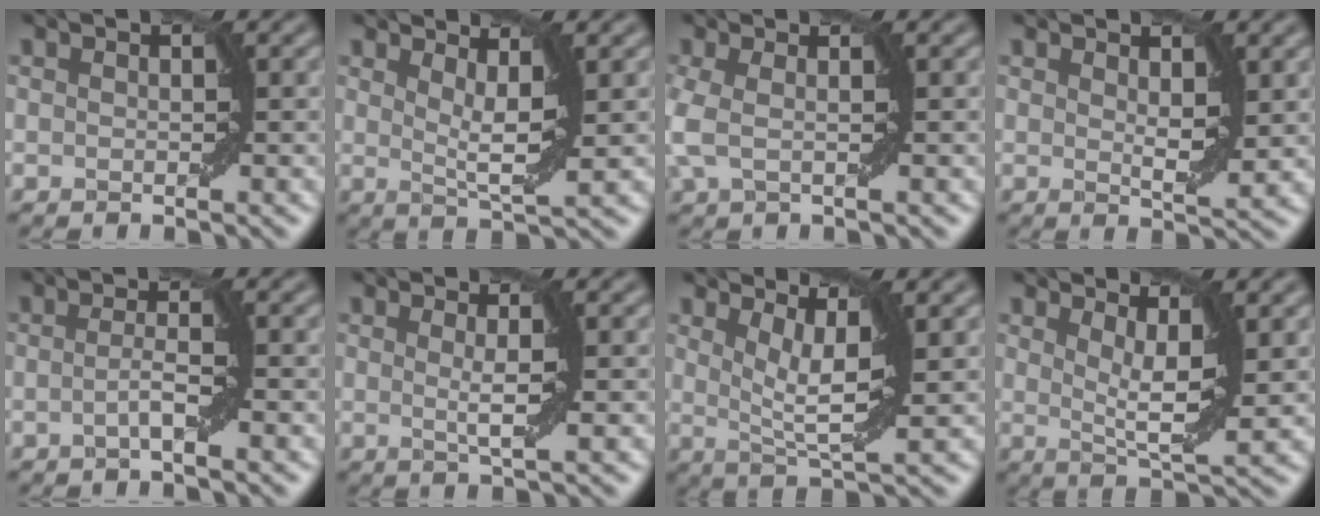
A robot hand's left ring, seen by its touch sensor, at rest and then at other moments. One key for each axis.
{"total": 3.2, "fx": 1.7, "fy": 0.6, "fz": 2.7, "tx": -0.046, "ty": -0.008, "tz": 0.029}
{"total": 2.3, "fx": 0.1, "fy": 0.6, "fz": 2.2, "tx": -0.055, "ty": 0.006, "tz": -0.004}
{"total": 2.3, "fx": 1.2, "fy": 0.6, "fz": 1.8, "tx": -0.028, "ty": -0.009, "tz": 0.023}
{"total": 1.9, "fx": -0.5, "fy": 0.0, "fz": 1.8, "tx": -0.036, "ty": 0.004, "tz": -0.013}
{"total": 2.2, "fx": 0.4, "fy": 0.3, "fz": 2.1, "tx": -0.037, "ty": -0.004, "tz": 0.005}
{"total": 4.7, "fx": 2.0, "fy": 1.1, "fz": 4.1, "tx": -0.066, "ty": -0.006, "tz": 0.037}
{"total": 4.2, "fx": 2.0, "fy": 0.9, "fz": 3.6, "tx": -0.059, "ty": -0.007, "tz": 0.035}